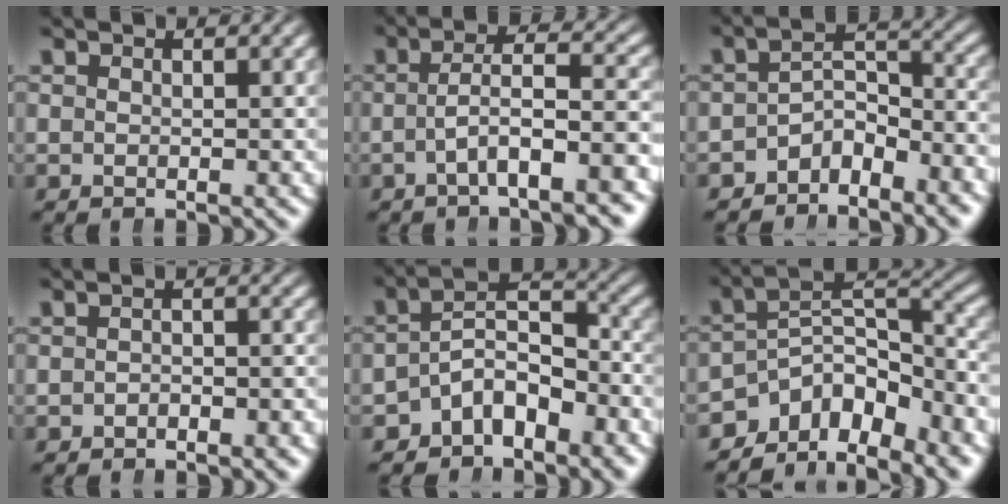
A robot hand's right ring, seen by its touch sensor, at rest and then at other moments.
{"total": 4.6, "force": [-1.7, 0.8, 4.1], "torque": [-0.063, -0.001, -0.023]}
{"total": 4.2, "force": [-2.8, 2.2, 2.2], "torque": [-0.022, -0.014, -0.046]}
{"total": 1.1, "force": [-1.1, 0.2, 0.3], "torque": [0.008, 0.003, -0.021]}
{"total": 6.4, "force": [-2.8, 4.3, 3.9], "torque": [-0.060, -0.020, -0.041]}
{"total": 11.9, "force": [-6.0, 7.5, 7.0], "torque": [-0.105, -0.028, -0.091]}